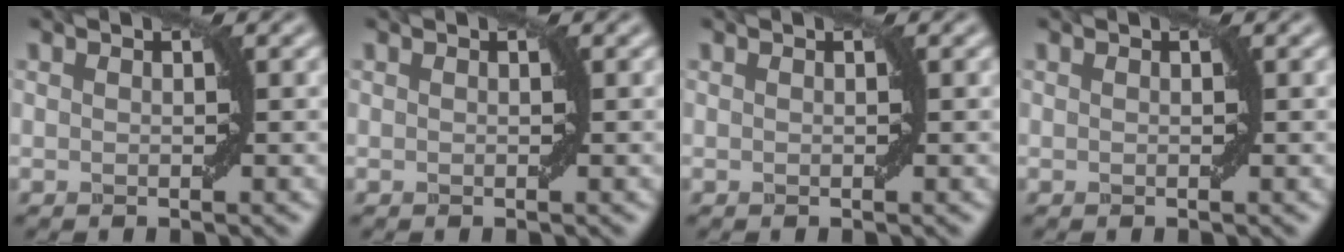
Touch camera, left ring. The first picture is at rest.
{"total": 0.0}
{"total": 0.0}
{"total": 0.0}